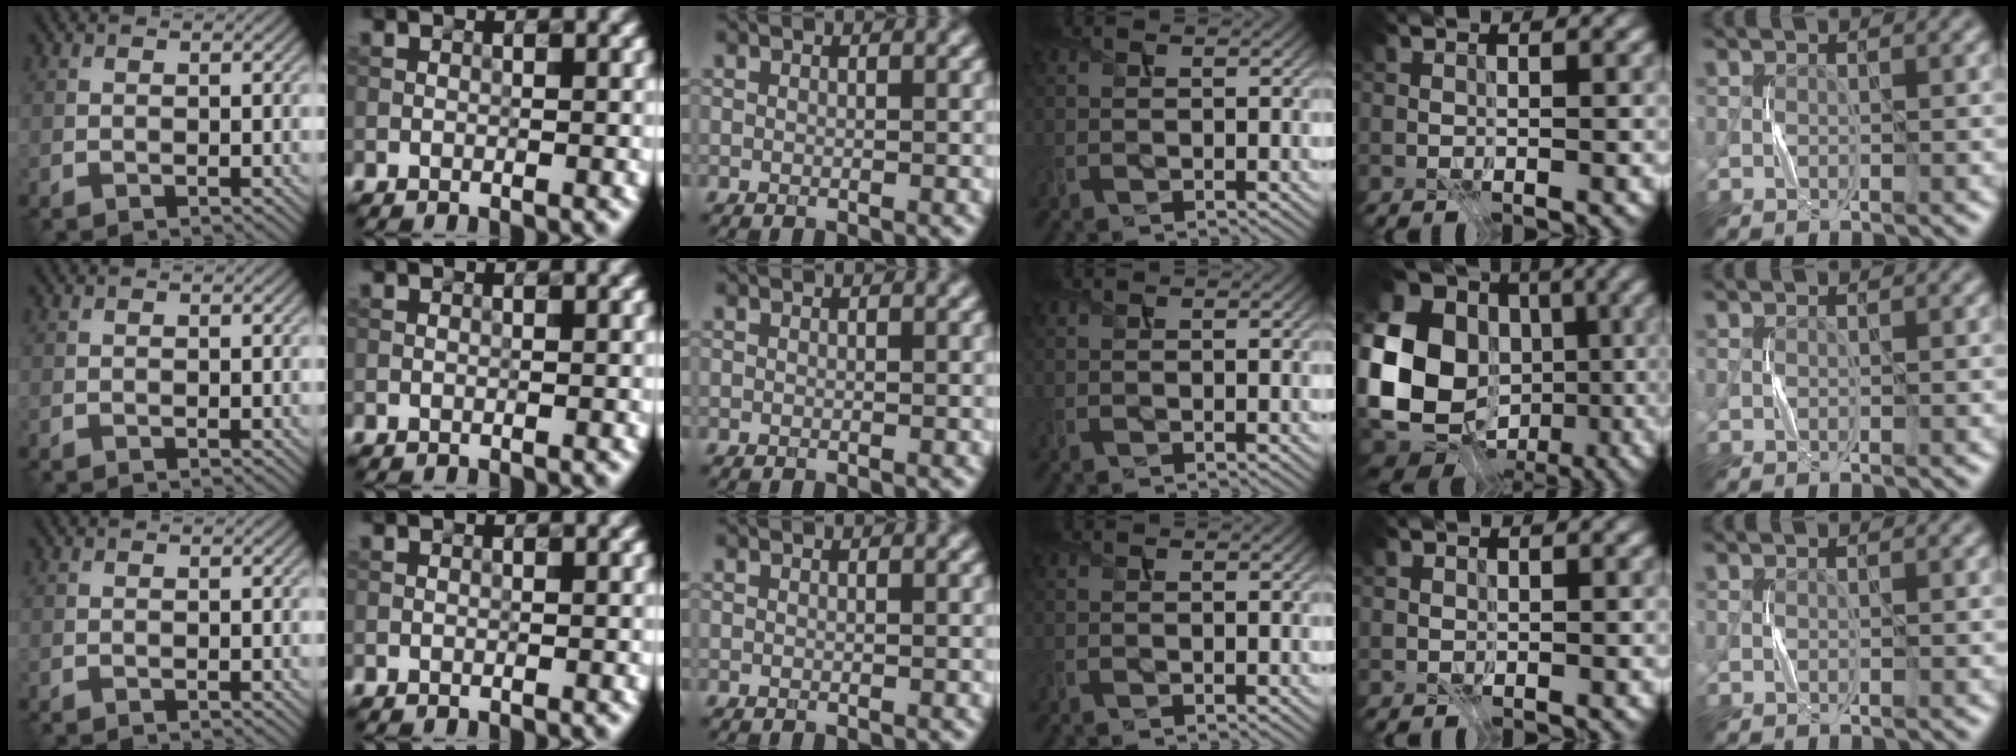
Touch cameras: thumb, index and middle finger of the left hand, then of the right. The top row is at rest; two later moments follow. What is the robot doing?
{"motion": "press", "object": "sticker"}